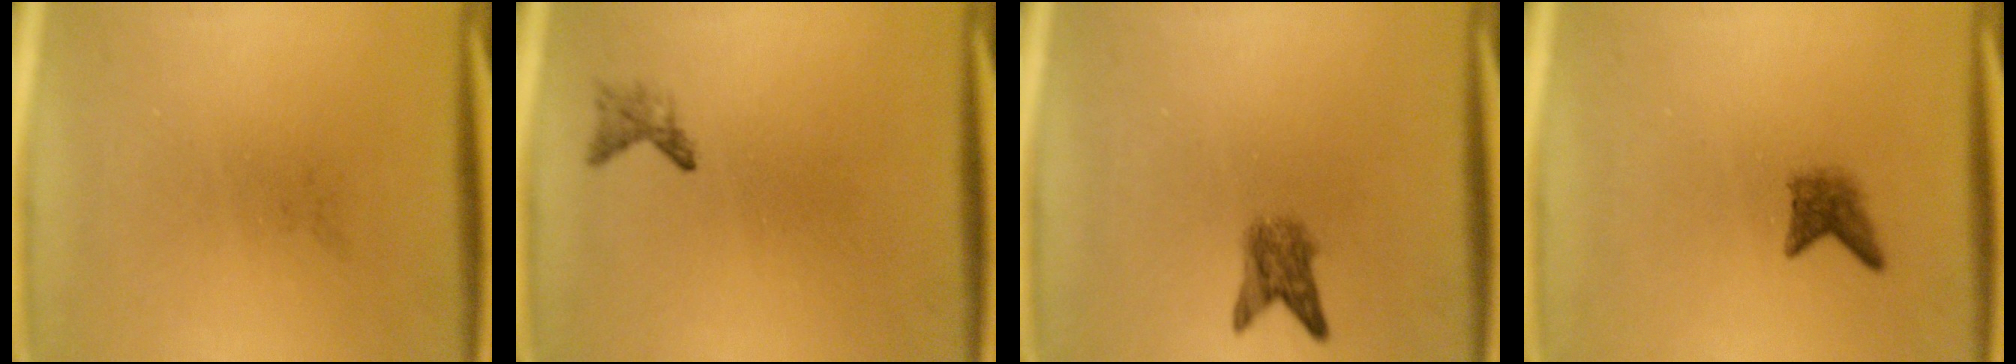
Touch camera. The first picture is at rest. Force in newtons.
{"total": 1.1}
{"total": 3.2}
{"total": 2.1}